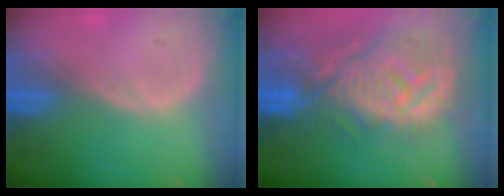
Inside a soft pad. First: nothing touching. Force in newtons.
{"total": 12.6, "press": 11.2, "slide": 5.9}